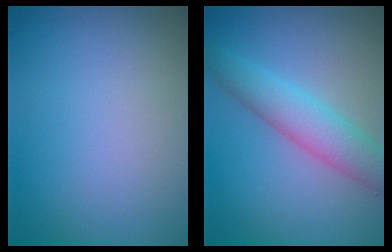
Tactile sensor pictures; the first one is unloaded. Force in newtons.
{"total": 4.6, "press": 4.6, "slide": 0.1}